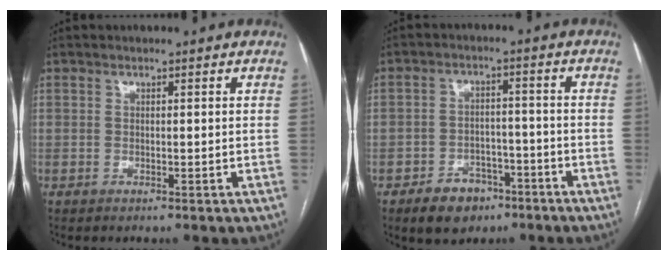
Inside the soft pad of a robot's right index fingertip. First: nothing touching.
{"total": 6.9, "force": [-4.3, 4.5, 2.8], "torque": [-0.045, 0.010, -0.061]}